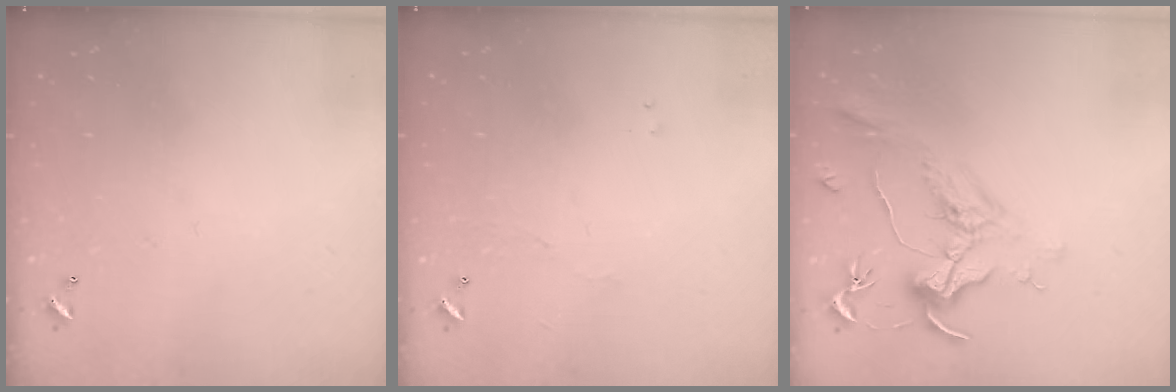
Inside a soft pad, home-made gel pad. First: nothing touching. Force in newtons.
{"total": 1.2, "press": 1.1, "slide": 0.3}
{"total": 1.5, "press": 1.3, "slide": 0.8}